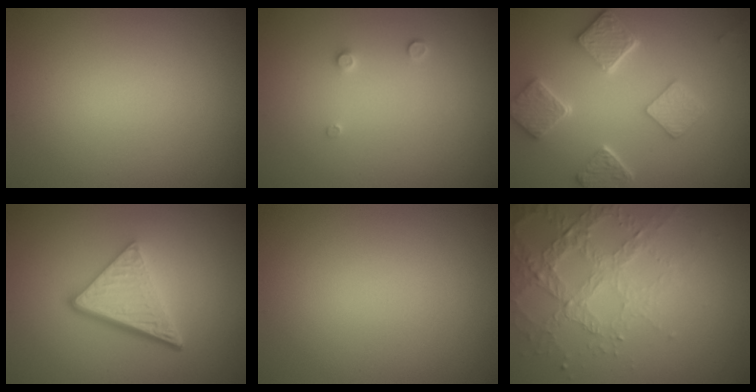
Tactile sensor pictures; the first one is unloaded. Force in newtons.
{"total": 0.8, "press": 0.8, "slide": 0.0}
{"total": 5.8, "press": 4.5, "slide": 3.6}
{"total": 5.3, "press": 3.6, "slide": 3.9}
{"total": 0.0}
{"total": 3.7, "press": 3.6, "slide": 0.5}